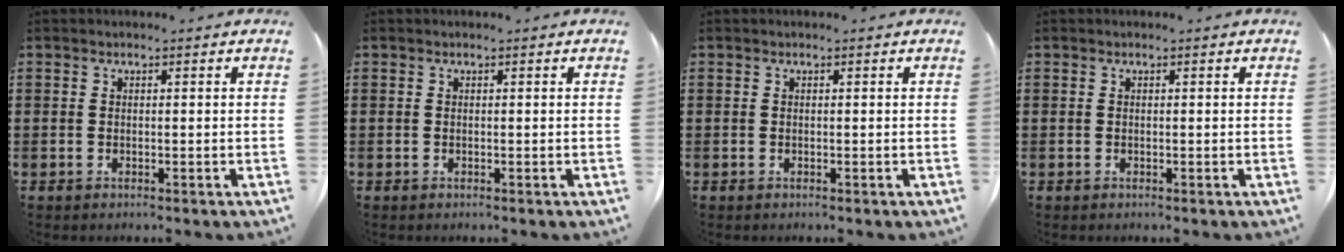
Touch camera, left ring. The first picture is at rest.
{"total": 0.0}
{"total": 0.0}
{"total": 0.0}